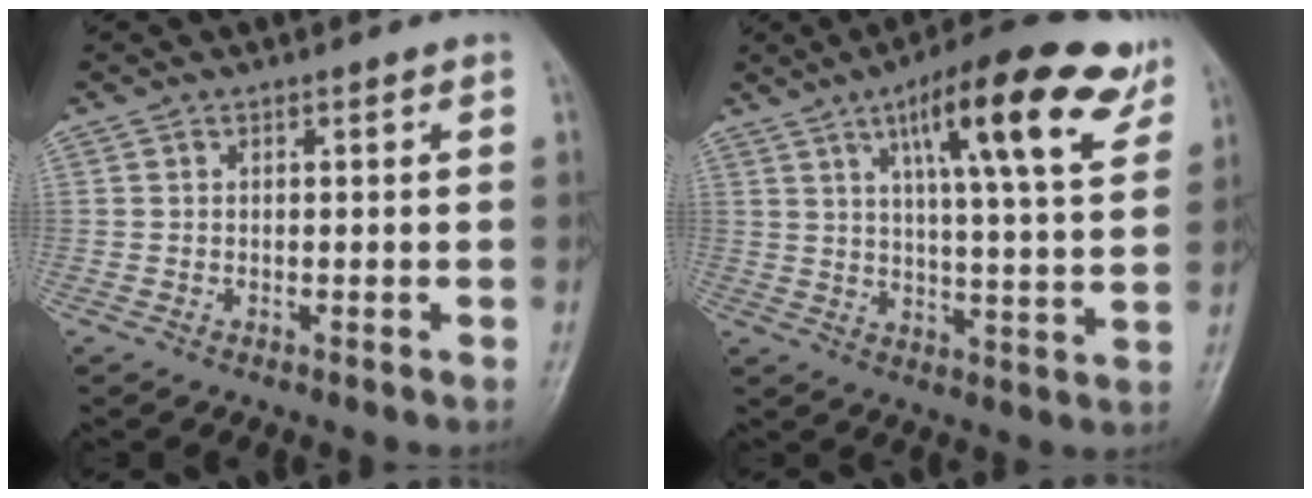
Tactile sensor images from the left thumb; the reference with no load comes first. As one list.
[{"total": 19.1, "force": [10.0, 4.6, 15.6], "torque": [-0.203, -0.026, 0.143]}]